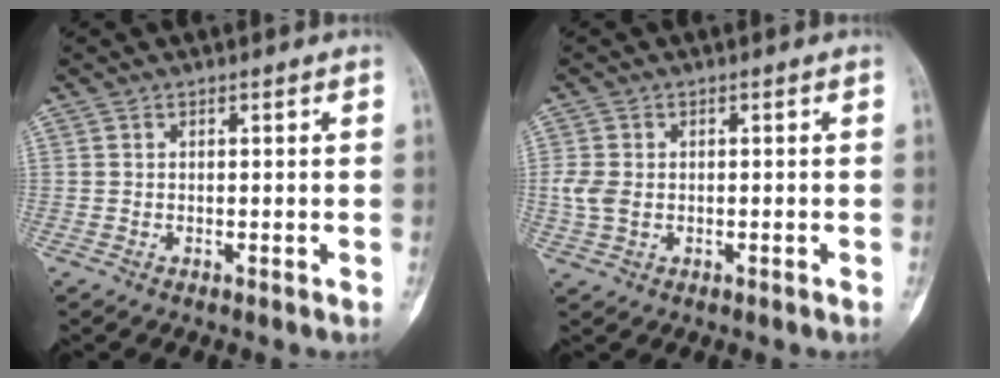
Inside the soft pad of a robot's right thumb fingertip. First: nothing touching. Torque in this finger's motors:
{"motor_torque": [-0.37, 0.45, 0.54, -0.01, 0.02]}